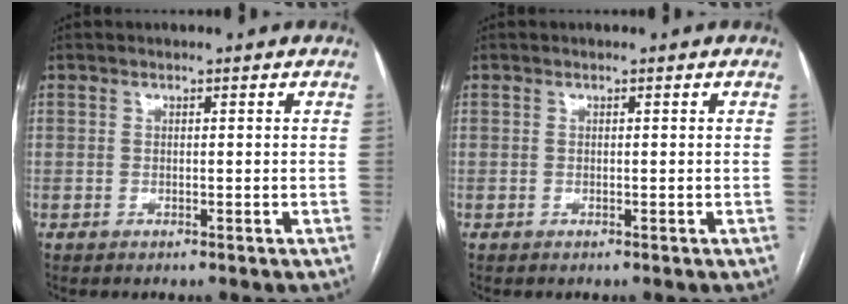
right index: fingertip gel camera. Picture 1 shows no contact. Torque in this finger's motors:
{"motor_torque": [0.01, 0.01, -0.01, 0.00]}